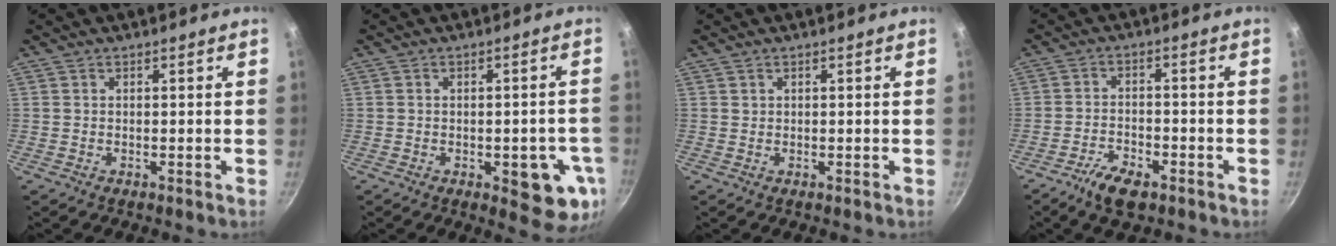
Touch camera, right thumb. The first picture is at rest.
{"total": 10.0, "force": [-2.9, 4.4, 8.5], "torque": [-0.064, 0.005, -0.033]}
{"total": 0.0}
{"total": 8.6, "force": [-5.7, 3.6, 5.3], "torque": [-0.099, 0.034, -0.104]}